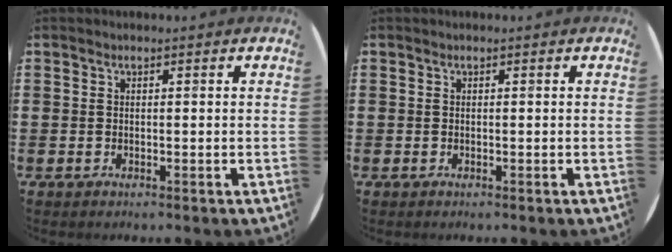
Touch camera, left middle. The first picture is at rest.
{"total": 0.0}